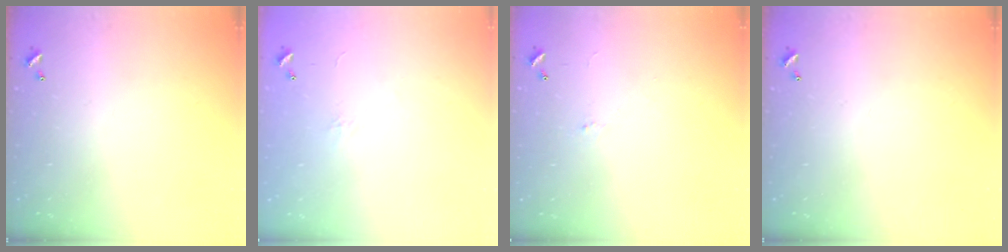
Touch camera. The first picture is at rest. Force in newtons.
{"total": 5.6, "press": 5.5, "slide": 0.9}
{"total": 0.7, "press": 0.4, "slide": 0.6}
{"total": 0.0}